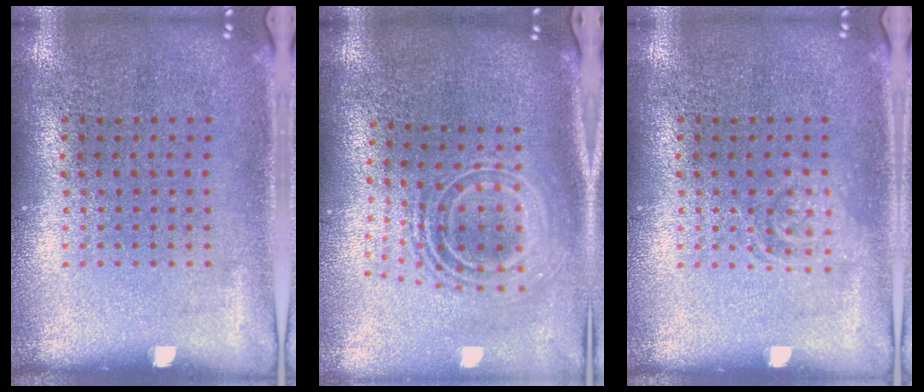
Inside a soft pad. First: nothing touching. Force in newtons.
{"total": 2.3, "press": 1.7, "slide": 1.6}
{"total": 1.4, "press": 1.4, "slide": 0.2}